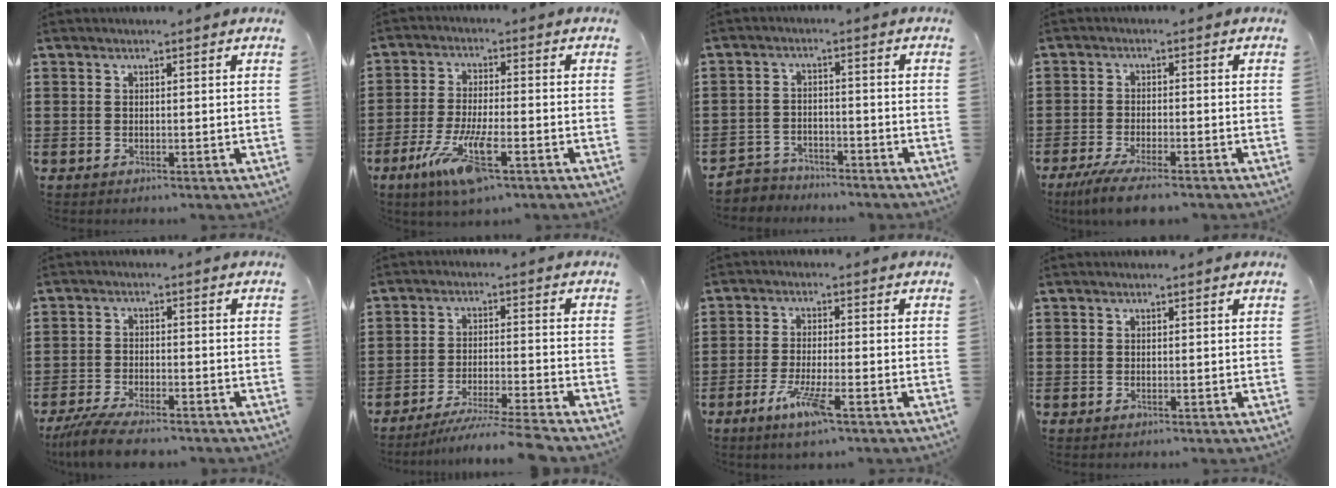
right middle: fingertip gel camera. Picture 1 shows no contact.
{"total": 9.8, "force": [-4.6, 2.6, 8.3], "torque": [-0.174, -0.009, -0.082]}
{"total": 3.4, "force": [-3.3, 0.6, -0.4], "torque": [-0.004, -0.002, -0.073]}
{"total": 4.5, "force": [-3.8, 0.2, 2.4], "torque": [-0.061, -0.016, -0.076]}
{"total": 5.2, "force": [-4.7, 0.6, 2.2], "torque": [-0.056, -0.011, -0.092]}
{"total": 6.2, "force": [-5.6, -0.5, 2.5], "torque": [-0.045, -0.018, -0.108]}
{"total": 5.8, "force": [-3.1, 0.8, 4.8], "torque": [-0.102, -0.013, -0.057]}
{"total": 0.0}